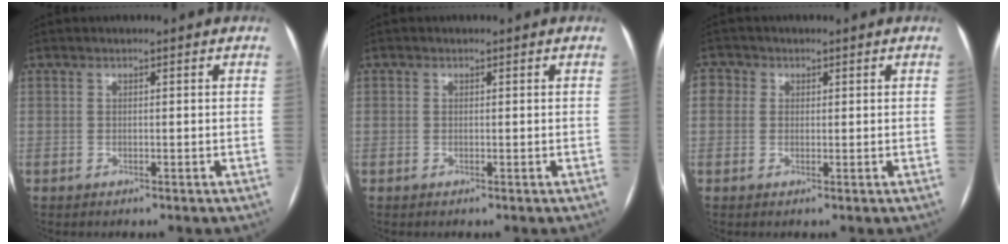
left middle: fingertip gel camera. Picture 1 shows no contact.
{"total": 2.4, "force": [-1.6, -1.5, -0.8], "torque": [0.015, -0.010, -0.020]}
{"total": 1.2, "force": [-1.1, 0.6, 0.0], "torque": [0.001, 0.002, -0.010]}